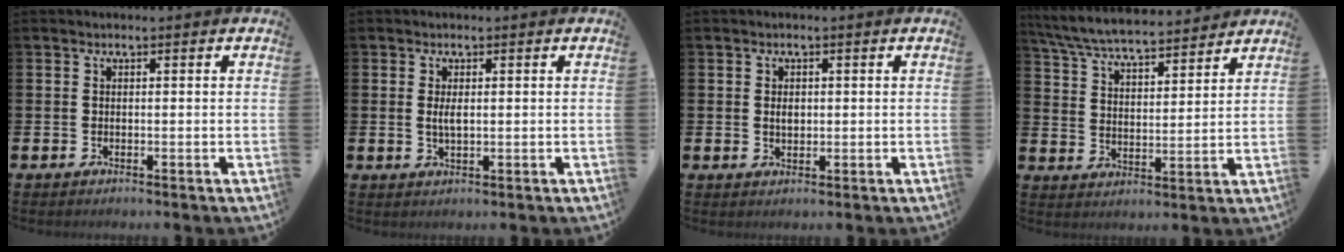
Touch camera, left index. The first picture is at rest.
{"total": 2.1, "force": [0.3, 0.8, 1.9], "torque": [-0.035, 0.002, 0.003]}
{"total": 1.6, "force": [0.4, 1.0, 1.2], "torque": [-0.006, -0.002, 0.001]}
{"total": 6.9, "force": [6.6, 0.7, 1.8], "torque": [-0.066, -0.040, 0.117]}